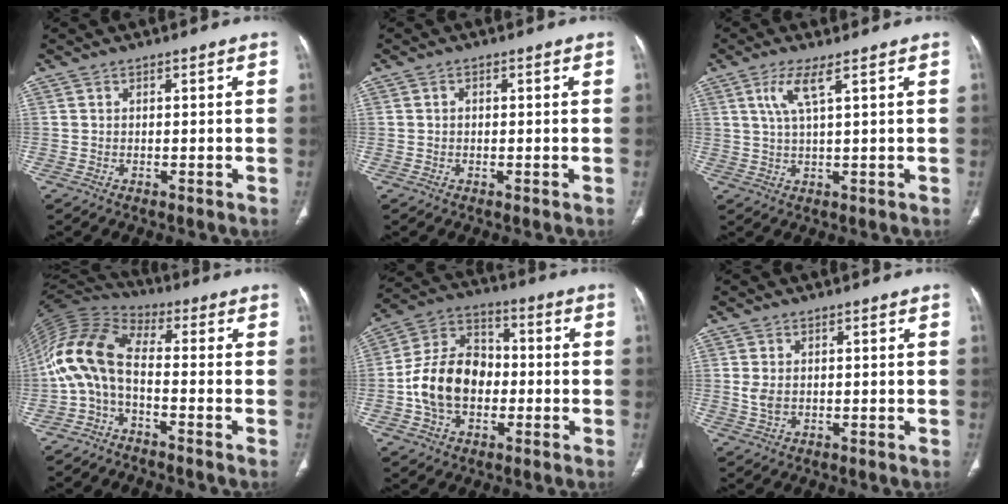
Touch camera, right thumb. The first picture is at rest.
{"total": 0.7, "force": [0.1, 0.5, 0.5], "torque": [-0.007, 0.003, 0.000]}
{"total": 4.8, "force": [2.2, 0.6, 4.2], "torque": [-0.103, -0.006, 0.050]}
{"total": 11.9, "force": [-2.7, 5.5, 10.2], "torque": [-0.210, 0.063, -0.070]}
{"total": 14.6, "force": [-2.2, 10.8, 9.6], "torque": [-0.156, 0.038, -0.044]}
{"total": 2.5, "force": [0.2, 1.6, 1.9], "torque": [-0.044, -0.005, 0.006]}